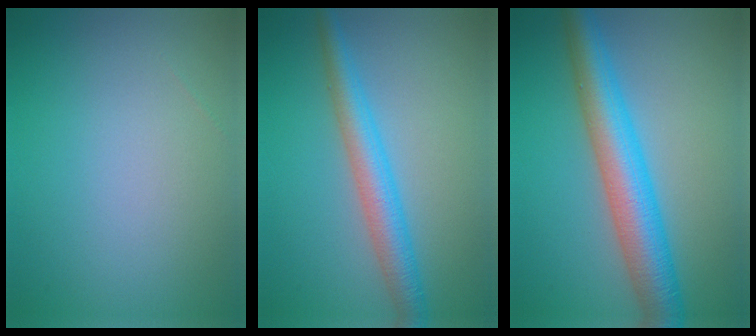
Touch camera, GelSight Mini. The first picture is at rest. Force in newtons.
{"total": 4.2, "press": 4.2, "slide": 0.1}
{"total": 7.2, "press": 7.2, "slide": 0.1}